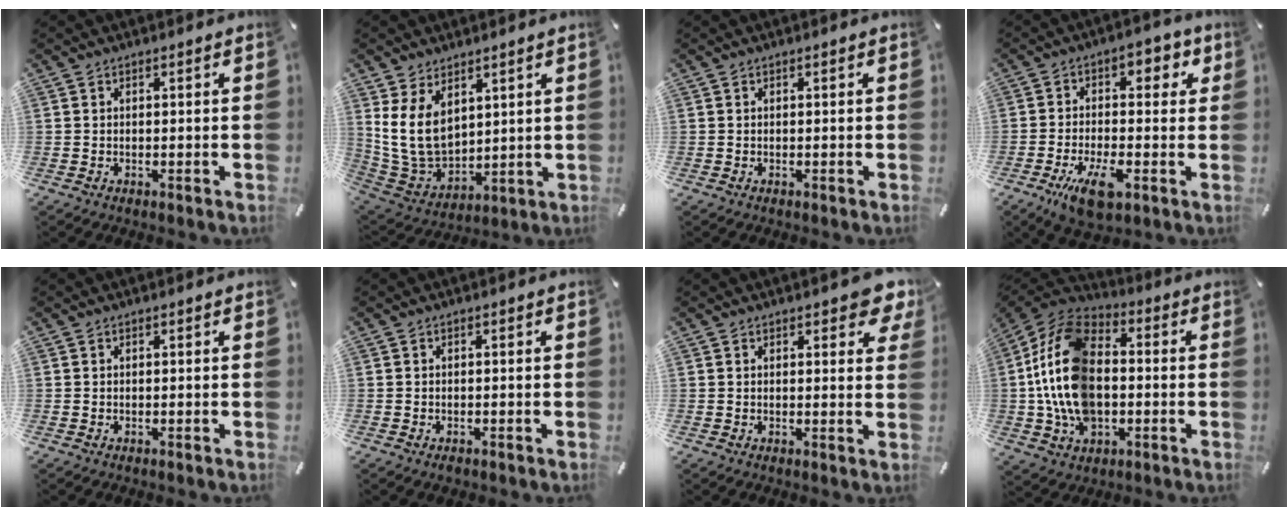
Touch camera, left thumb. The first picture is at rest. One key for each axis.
{"total": 11.2, "fx": 4.4, "fy": 8.1, "fz": 6.4, "tx": -0.154, "ty": -0.029, "tz": 0.085}
{"total": 0.0}
{"total": 13.1, "fx": -3.5, "fy": 7.4, "fz": 10.2, "tx": -0.146, "ty": 0.015, "tz": -0.061}
{"total": 0.0}
{"total": 0.8, "fx": -0.5, "fy": 0.4, "fz": 0.5, "tx": -0.009, "ty": -0.001, "tz": -0.010}
{"total": 5.1, "fx": 3.1, "fy": 2.4, "fz": 3.2, "tx": -0.031, "ty": -0.015, "tz": 0.049}
{"total": 19.6, "fx": -1.7, "fy": 13.4, "fz": 14.3, "tx": -0.323, "ty": 0.016, "tz": -0.034}